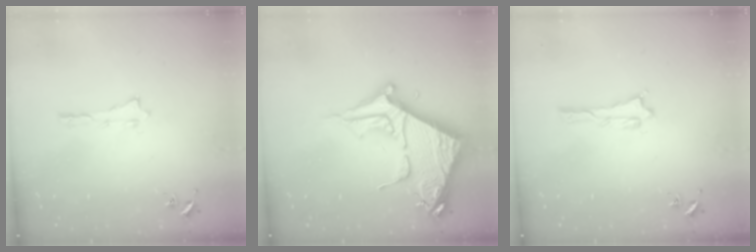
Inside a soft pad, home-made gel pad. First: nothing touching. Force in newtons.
{"total": 10.4, "press": 10.4, "slide": 1.1}
{"total": 0.6, "press": 0.6, "slide": 0.1}